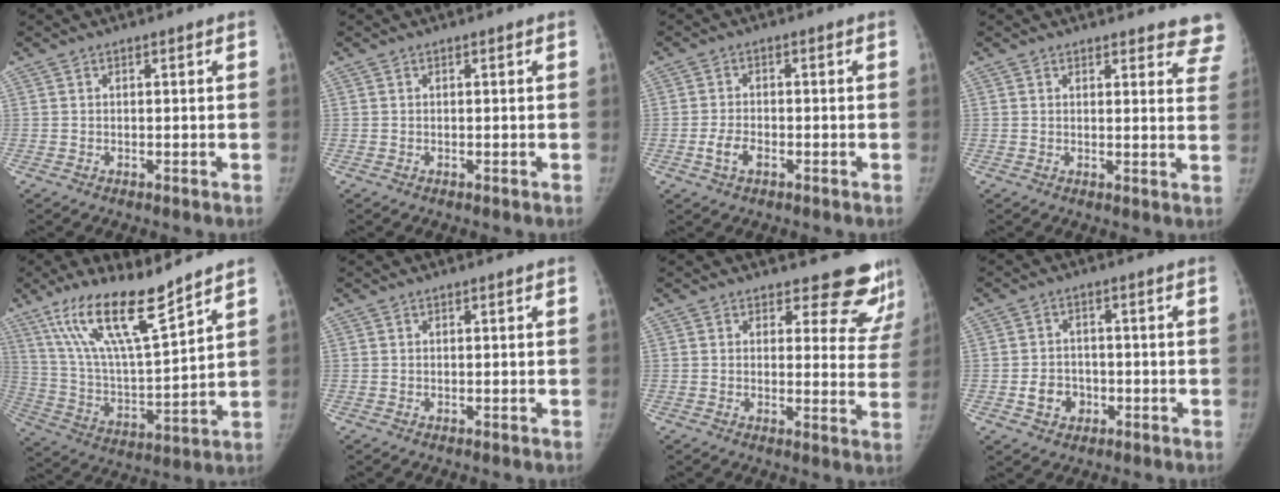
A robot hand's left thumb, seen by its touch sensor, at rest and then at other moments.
{"total": 0.0}
{"total": 3.5, "force": [-1.5, 2.0, 2.5], "torque": [-0.052, 0.011, -0.027]}
{"total": 9.5, "force": [9.0, 2.5, 2.0], "torque": [0.026, -0.050, 0.069]}
{"total": 17.6, "force": [12.4, 3.3, 12.1], "torque": [-0.205, -0.064, 0.240]}
{"total": 0.0}
{"total": 12.2, "force": [11.2, 4.5, 1.8], "torque": [0.034, -0.098, 0.101]}
{"total": 5.2, "force": [-1.6, 4.4, 2.2], "torque": [-0.017, 0.015, -0.024]}